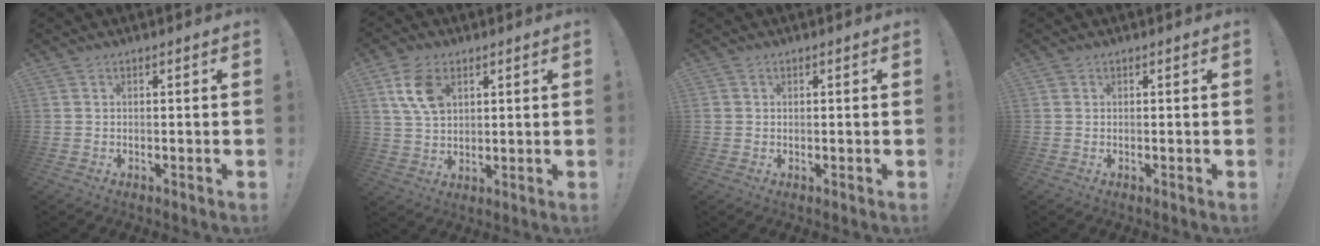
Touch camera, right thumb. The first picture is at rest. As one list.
[{"total": 10.1, "force": [4.1, 6.6, 6.4], "torque": [-0.121, 0.002, 0.081]}, {"total": 1.0, "force": [0.4, 0.9, 0.2], "torque": [-0.008, 0.005, 0.008]}, {"total": 0.6, "force": [0.3, 0.5, 0.0], "torque": [-0.007, 0.004, 0.007]}]